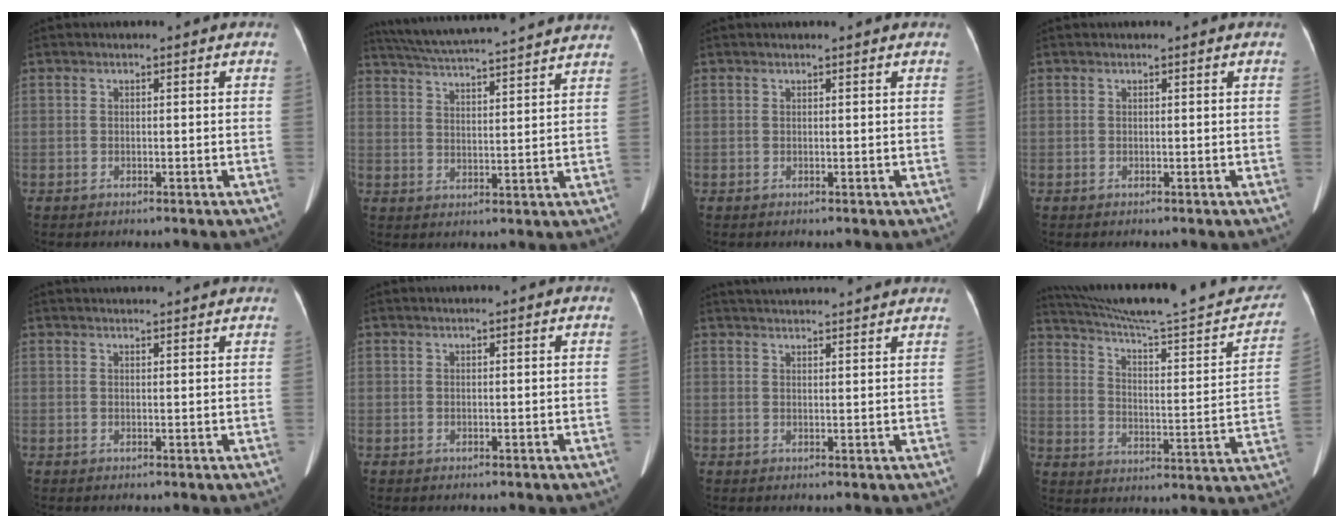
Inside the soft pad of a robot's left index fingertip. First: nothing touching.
{"total": 21.1, "force": [19.3, 0.8, 8.6], "torque": [-0.151, 0.022, 0.270]}
{"total": 1.2, "force": [1.1, 0.0, 0.4], "torque": [-0.008, 0.012, 0.015]}
{"total": 0.0}
{"total": 8.2, "force": [7.9, 0.5, 2.2], "torque": [-0.026, 0.032, 0.090]}
{"total": 2.1, "force": [1.9, -0.1, 0.8], "torque": [-0.009, 0.022, 0.029]}
{"total": 12.6, "force": [11.9, 0.7, 4.0], "torque": [-0.063, 0.034, 0.156]}
{"total": 26.5, "force": [24.0, 2.3, 11.0], "torque": [-0.167, -0.039, 0.326]}